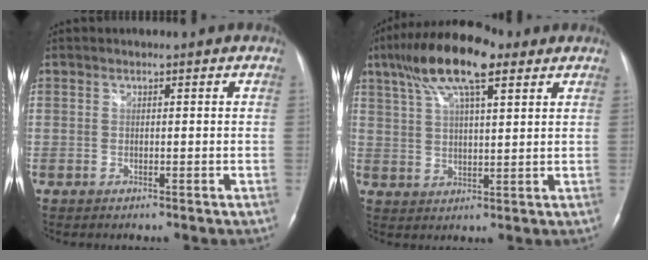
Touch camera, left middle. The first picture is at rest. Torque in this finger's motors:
{"motor_torque": [1.50, -0.64, 0.26, 0.18]}